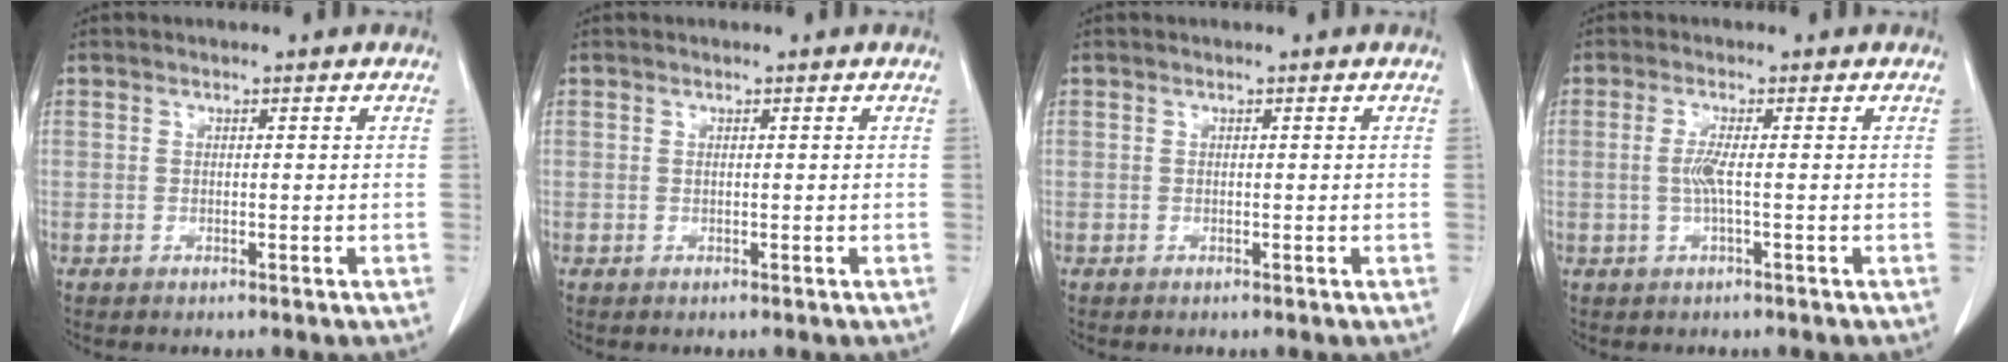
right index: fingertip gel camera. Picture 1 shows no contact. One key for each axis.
{"total": 0.0}
{"total": 0.0}
{"total": 2.5, "fx": -0.2, "fy": -0.1, "fz": 2.5, "tx": -0.057, "ty": -0.001, "tz": -0.005}